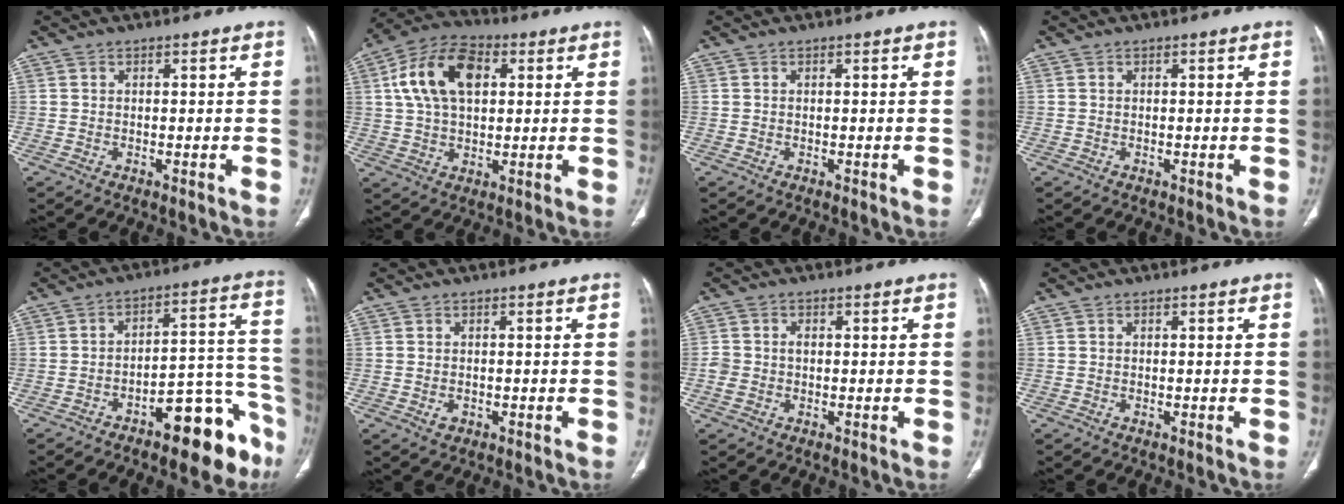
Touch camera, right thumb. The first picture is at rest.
{"total": 14.3, "force": [3.7, 8.7, 10.7], "torque": [-0.192, 0.015, 0.062]}
{"total": 0.0}
{"total": 0.0}
{"total": 14.5, "force": [-9.2, 5.5, 9.8], "torque": [-0.081, 0.098, -0.129]}
{"total": 1.6, "force": [-0.4, 1.3, 1.0], "torque": [-0.016, 0.002, 0.001]}
{"total": 2.8, "force": [-0.3, 2.2, 1.7], "torque": [-0.037, 0.010, -0.005]}
{"total": 0.0}